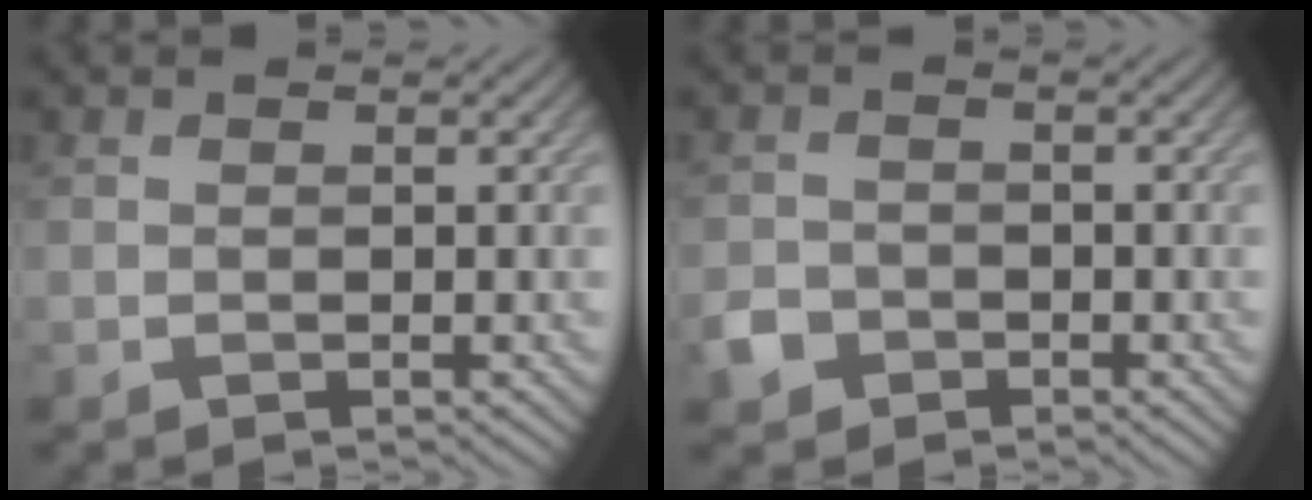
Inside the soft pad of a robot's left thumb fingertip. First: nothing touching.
{"total": 2.6, "force": [-1.5, 1.9, 0.8], "torque": [-0.018, -0.004, -0.035]}